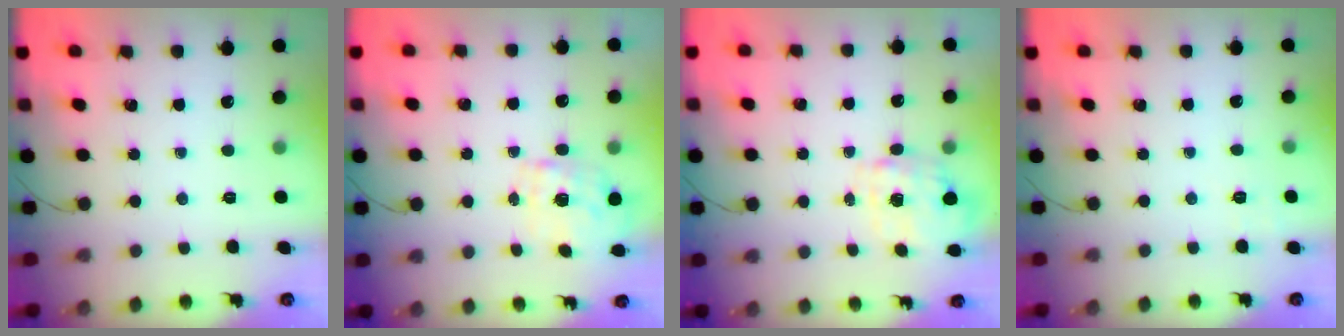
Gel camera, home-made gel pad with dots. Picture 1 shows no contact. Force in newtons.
{"total": 2.2, "press": 2.2, "slide": 0.4}
{"total": 3.9, "press": 3.9, "slide": 0.8}
{"total": 1.6, "press": 0.1, "slide": 1.6}